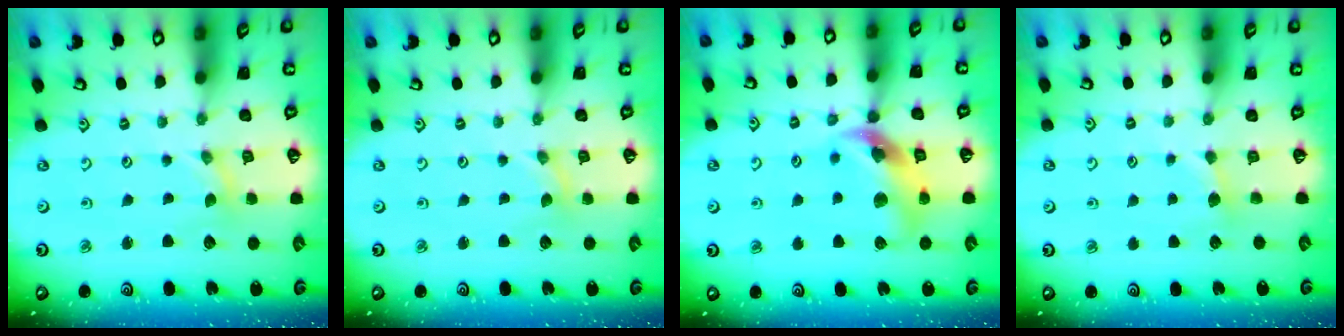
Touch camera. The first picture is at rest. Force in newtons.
{"total": 0.0}
{"total": 12.4, "press": 12.3, "slide": 1.8}
{"total": 2.9, "press": 2.9, "slide": 0.4}